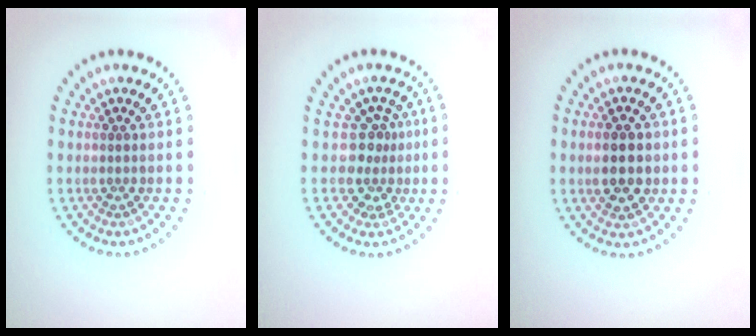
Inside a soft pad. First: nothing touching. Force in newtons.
{"total": 2.7, "press": 1.9, "slide": 1.9}
{"total": 4.0, "press": 4.0, "slide": 0.1}